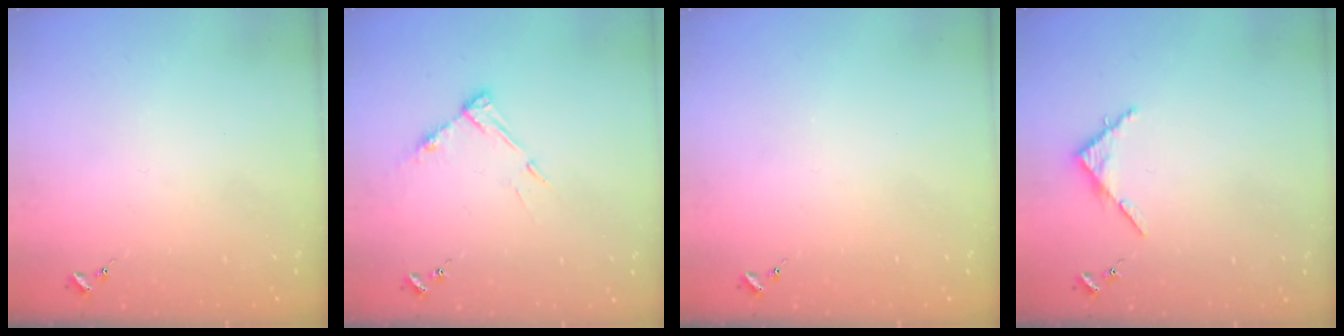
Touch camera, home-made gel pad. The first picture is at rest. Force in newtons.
{"total": 8.1, "press": 8.1, "slide": 0.6}
{"total": 0.0}
{"total": 3.8, "press": 3.8, "slide": 0.4}